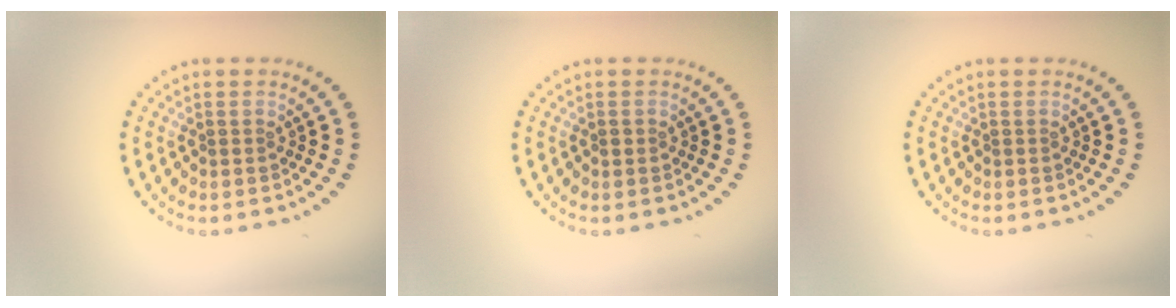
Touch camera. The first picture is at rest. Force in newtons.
{"total": 0.5, "press": 0.5, "slide": 0.0}
{"total": 0.0}